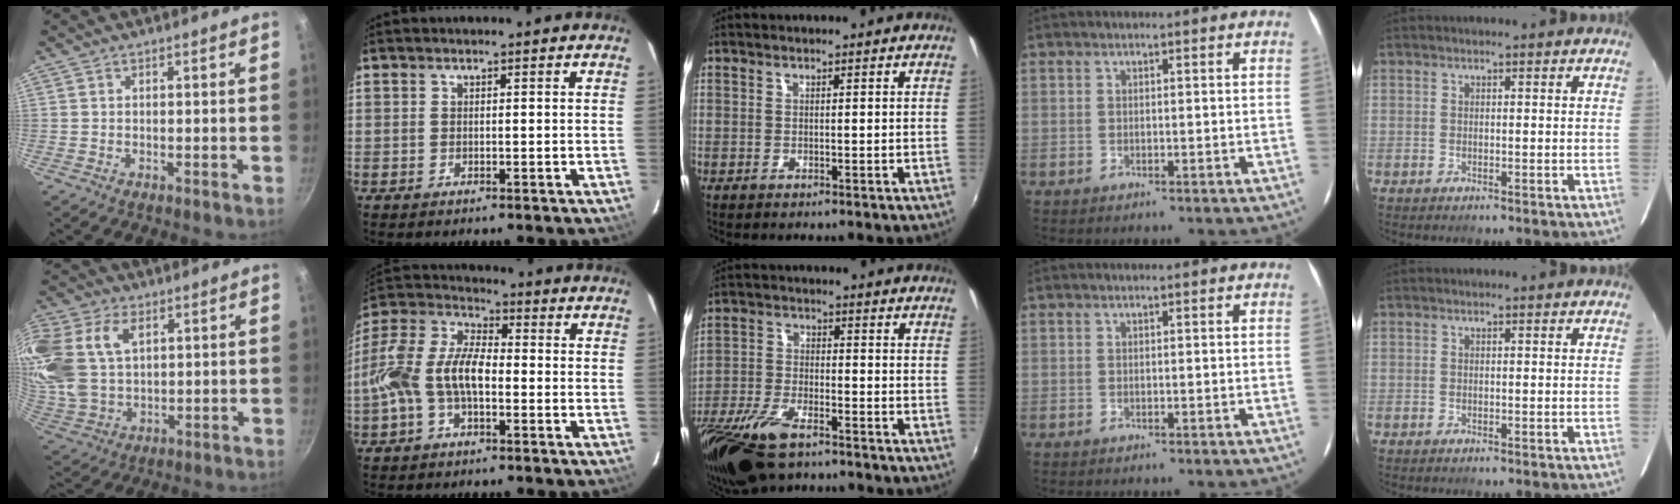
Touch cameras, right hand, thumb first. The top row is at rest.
{"thumb": {"total": 20.4, "force": [6.8, 13.9, 13.4], "torque": [-0.310, 0.006, 0.138]}, "index": {"total": 13.0, "force": [-2.8, 6.6, 10.8], "torque": [-0.225, 0.016, -0.060]}, "middle": {"total": 15.4, "force": [-10.7, 5.9, 9.4], "torque": [-0.219, -0.044, -0.205]}}